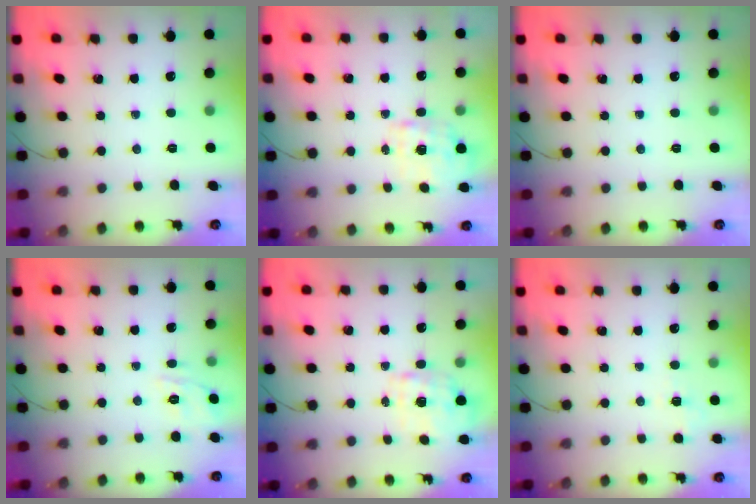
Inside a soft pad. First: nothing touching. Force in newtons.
{"total": 1.9, "press": 1.8, "slide": 0.5}
{"total": 0.0}
{"total": 8.9, "press": 8.8, "slide": 1.8}
{"total": 1.7, "press": 1.6, "slide": 0.5}
{"total": 5.6, "press": 5.3, "slide": 1.6}